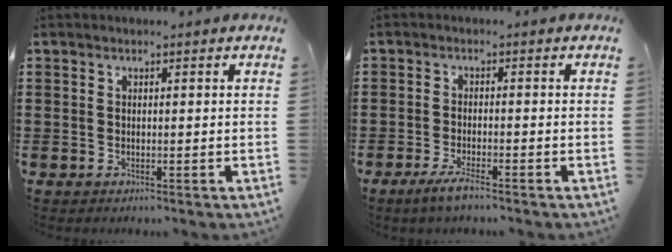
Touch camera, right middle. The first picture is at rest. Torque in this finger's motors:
{"motor_torque": [2.14, 0.00, 0.03, 0.08]}